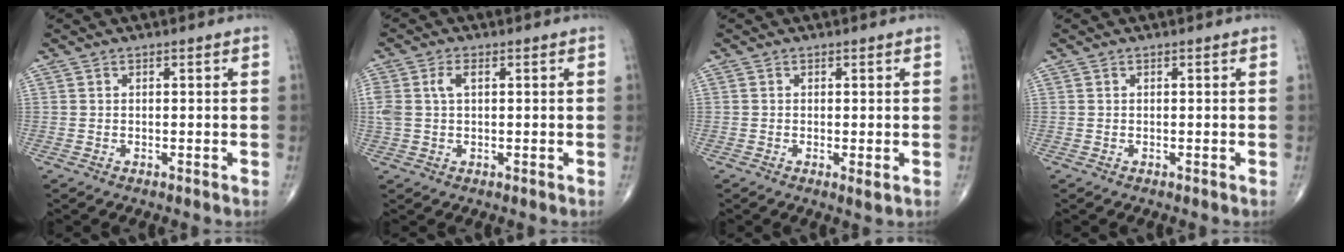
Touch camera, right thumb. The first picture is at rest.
{"total": 4.4, "force": [1.1, 2.4, 3.5], "torque": [-0.097, 0.017, 0.025]}
{"total": 1.5, "force": [-0.3, 0.4, 1.4], "torque": [-0.030, -0.008, -0.007]}
{"total": 0.0}